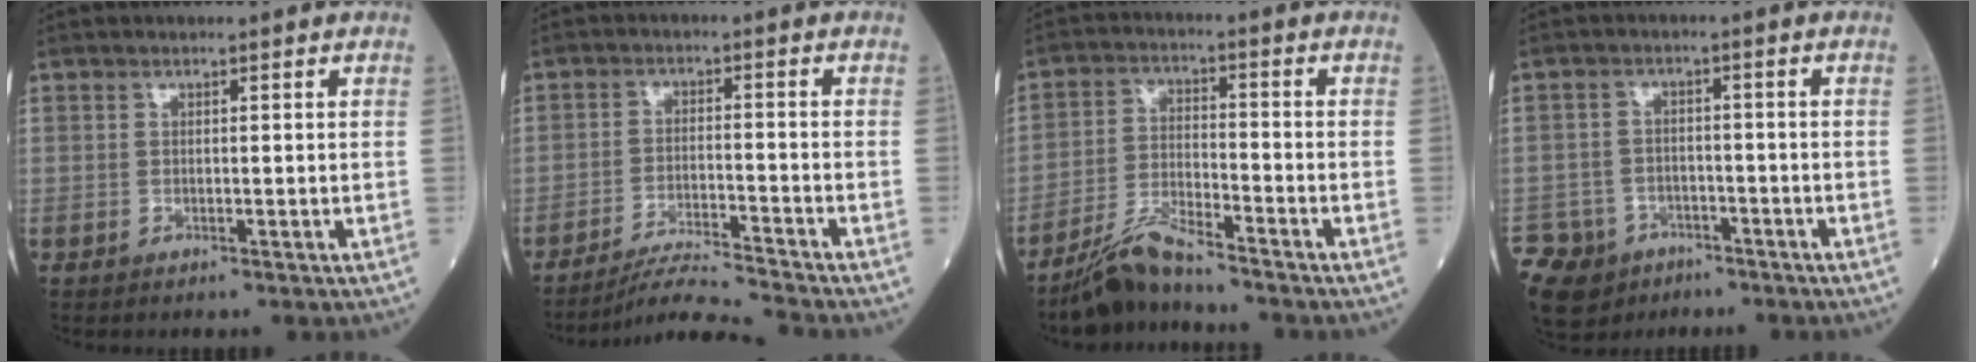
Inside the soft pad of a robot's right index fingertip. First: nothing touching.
{"total": 7.5, "force": [-6.9, -2.6, 1.1], "torque": [-0.020, -0.018, -0.129]}
{"total": 6.8, "force": [-6.2, 0.4, 2.8], "torque": [-0.059, -0.014, -0.119]}
{"total": 10.3, "force": [-7.0, 7.3, 2.2], "torque": [-0.067, 0.003, -0.107]}